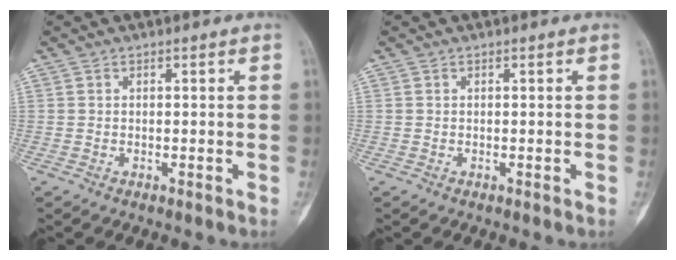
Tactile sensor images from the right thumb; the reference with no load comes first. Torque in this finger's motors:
{"motor_torque": [0.00, 0.00, 0.09, -0.09, 0.00]}